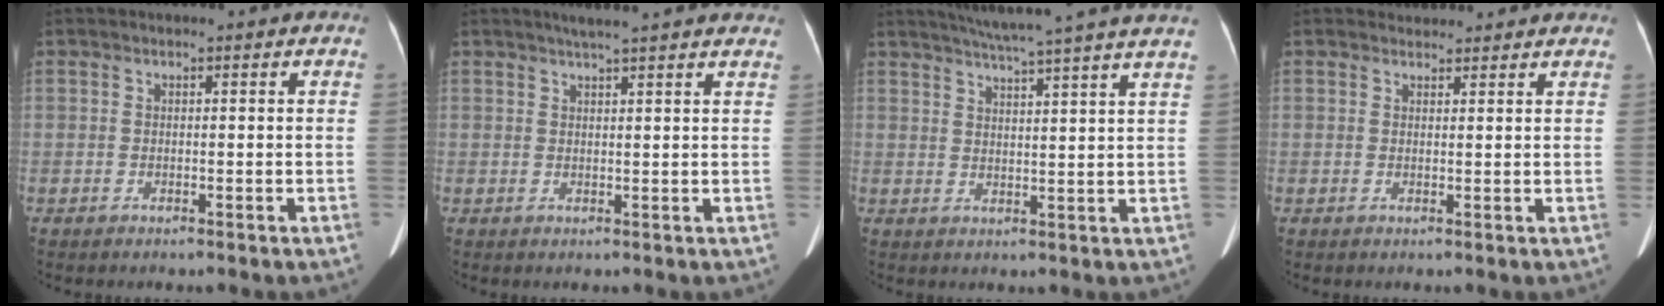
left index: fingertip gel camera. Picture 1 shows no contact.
{"total": 10.4, "force": [9.1, 0.5, 5.1], "torque": [-0.068, 0.023, 0.101]}
{"total": 15.9, "force": [13.6, -1.6, 8.0], "torque": [-0.132, -0.005, 0.171]}
{"total": 3.4, "force": [3.3, 1.0, 0.0], "torque": [-0.003, 0.019, 0.039]}